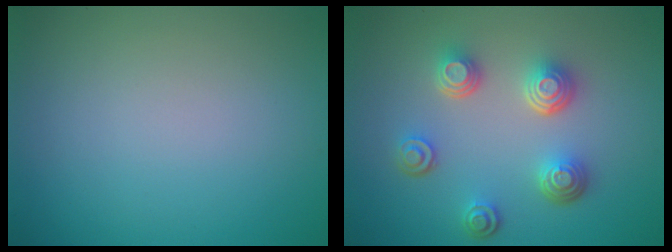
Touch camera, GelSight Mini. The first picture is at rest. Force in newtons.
{"total": 4.6, "press": 3.5, "slide": 2.9}